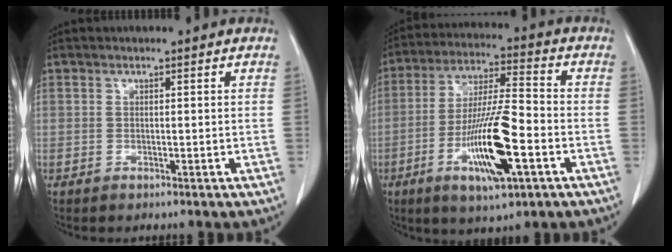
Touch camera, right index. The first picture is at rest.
{"total": 14.3, "force": [-5.1, 2.2, 13.2], "torque": [-0.252, -0.011, -0.088]}